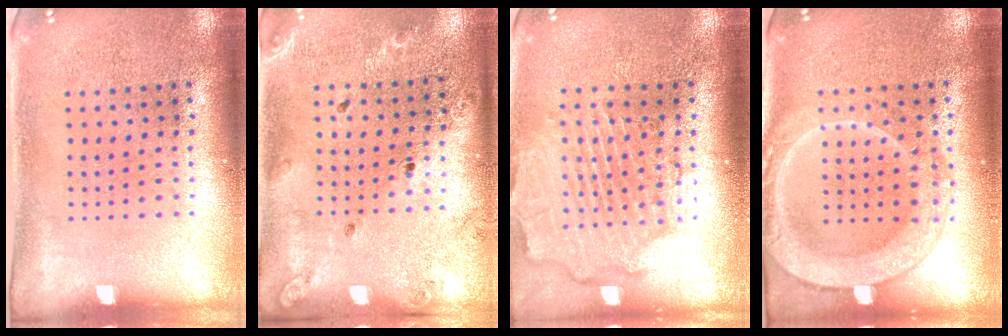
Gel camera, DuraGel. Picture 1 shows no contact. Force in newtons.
{"total": 1.3, "press": 1.3, "slide": 0.2}
{"total": 2.6, "press": 2.2, "slide": 1.3}
{"total": 2.0, "press": 2.0, "slide": 0.3}